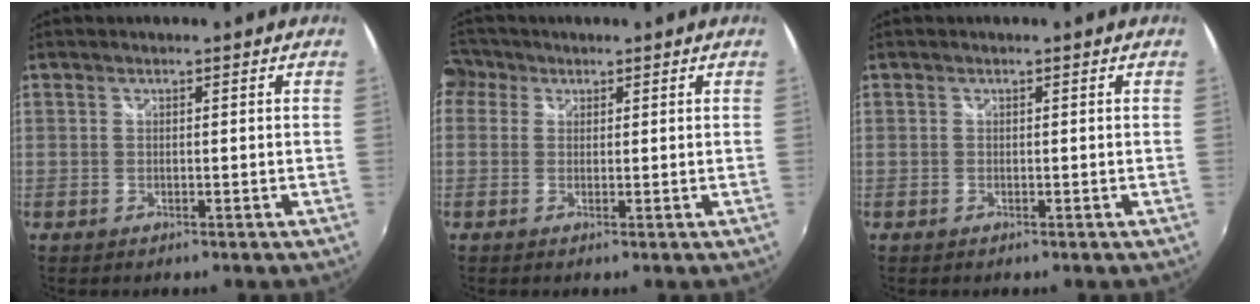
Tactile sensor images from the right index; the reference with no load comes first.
{"total": 6.9, "force": [0.9, 6.3, 2.7], "torque": [-0.077, 0.020, 0.004]}
{"total": 0.0}